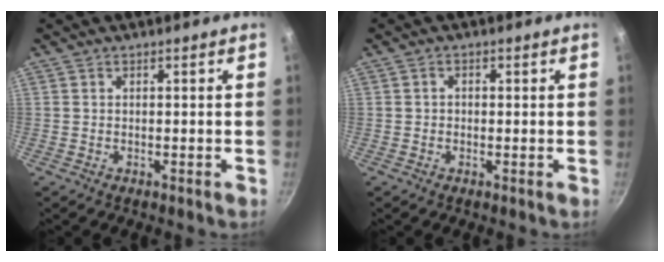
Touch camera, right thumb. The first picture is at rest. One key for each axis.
{"total": 0.9, "fx": 0.0, "fy": 0.9, "fz": 0.4, "tx": -0.002, "ty": 0.003, "tz": -0.001}